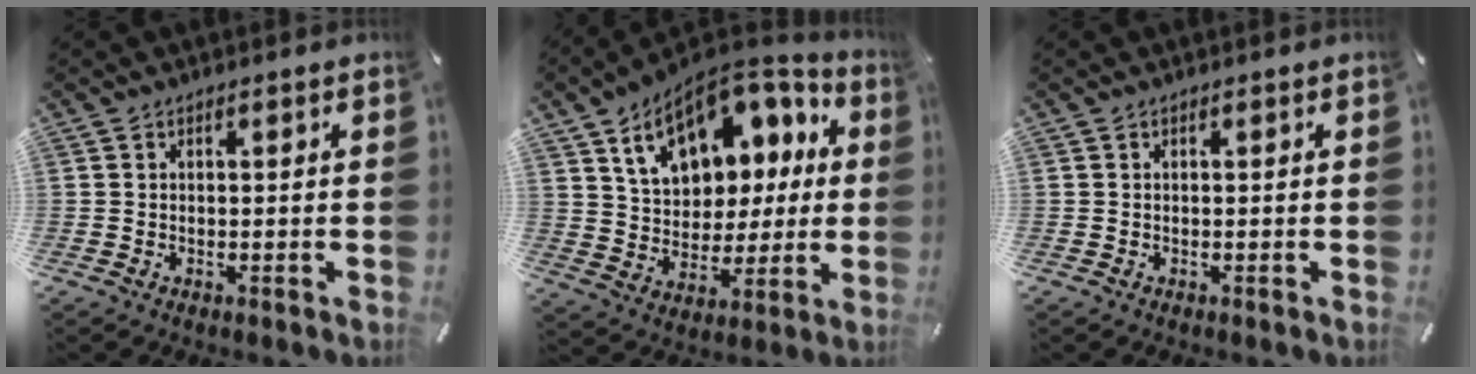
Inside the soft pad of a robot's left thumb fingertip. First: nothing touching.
{"total": 15.4, "force": [8.0, 10.8, 7.5], "torque": [-0.127, -0.043, 0.148]}
{"total": 0.0}